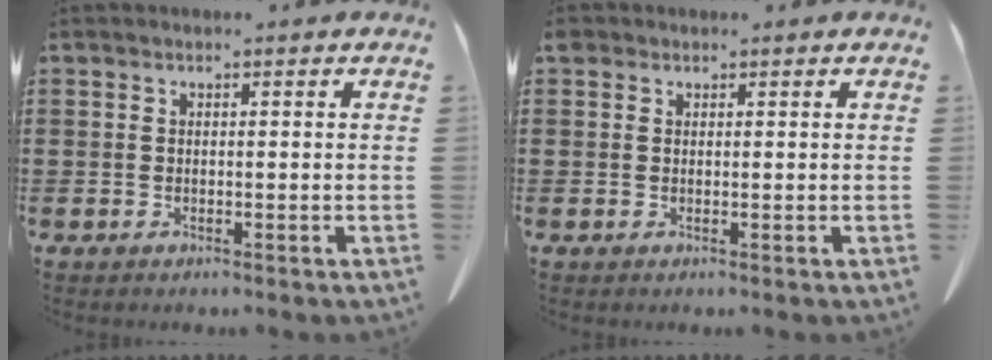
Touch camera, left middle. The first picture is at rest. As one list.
[{"total": 0.8, "force": [0.4, 0.6, 0.3], "torque": [-0.008, 0.004, 0.008]}]